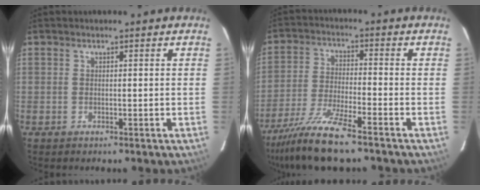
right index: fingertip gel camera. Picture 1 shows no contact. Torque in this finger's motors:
{"motor_torque": [1.06, -1.07, 0.60, 0.17]}